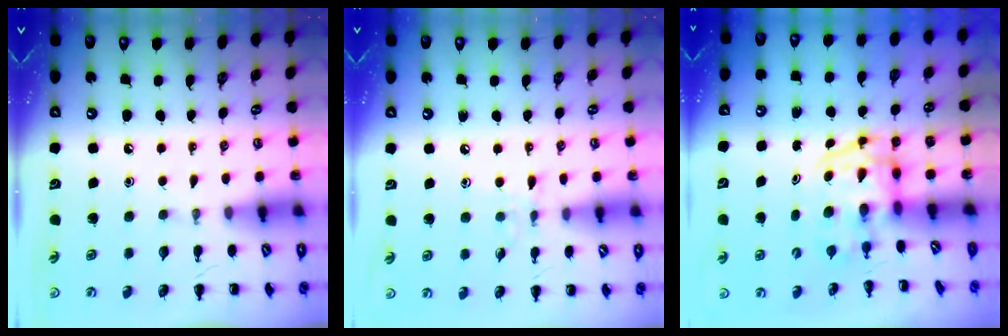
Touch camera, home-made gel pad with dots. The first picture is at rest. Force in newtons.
{"total": 4.9, "press": 4.5, "slide": 1.8}
{"total": 3.8, "press": 3.8, "slide": 0.6}